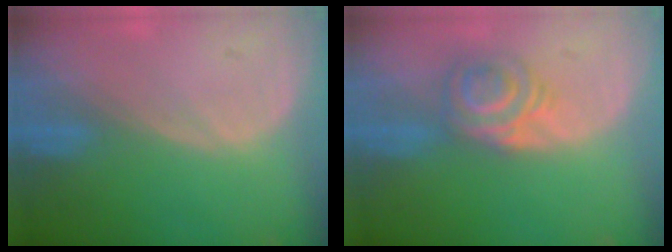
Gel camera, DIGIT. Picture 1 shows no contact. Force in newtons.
{"total": 6.1, "press": 5.2, "slide": 3.3}